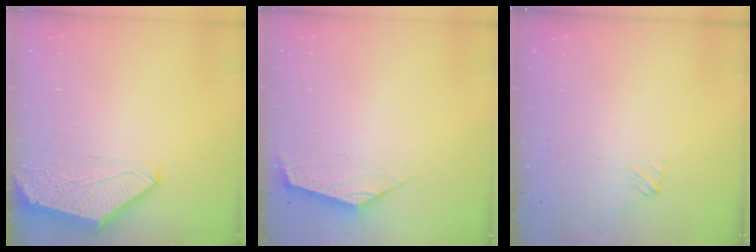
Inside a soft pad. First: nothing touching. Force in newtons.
{"total": 2.4, "press": 2.4, "slide": 0.6}
{"total": 2.0, "press": 2.0, "slide": 0.3}